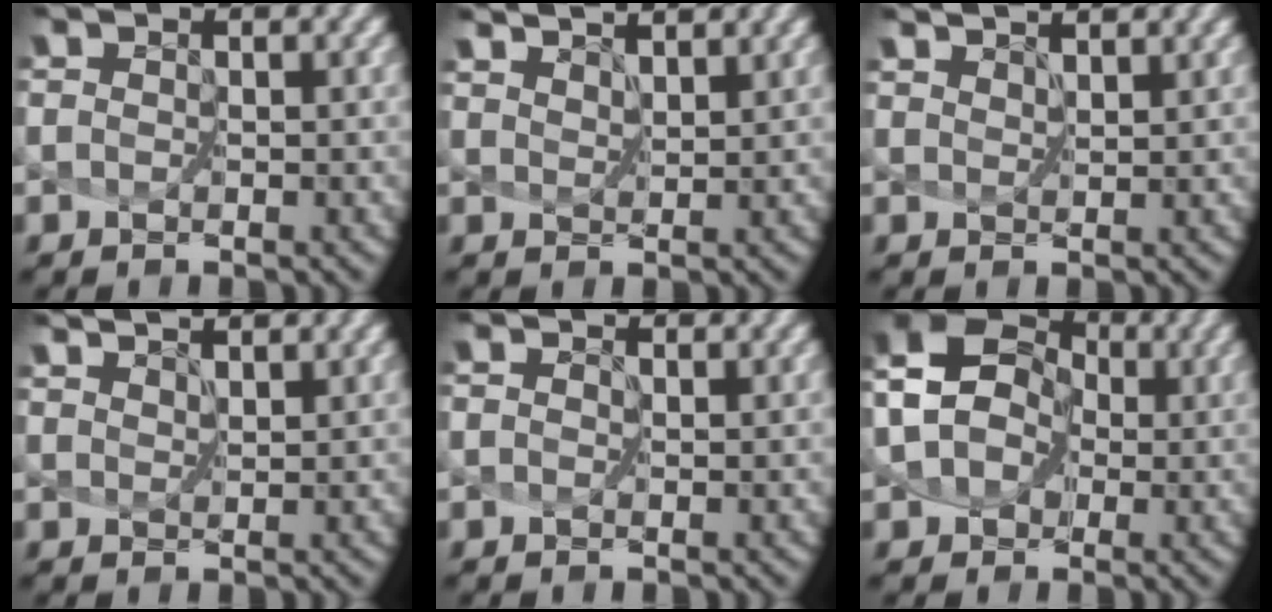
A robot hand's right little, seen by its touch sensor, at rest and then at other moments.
{"total": 4.1, "force": [4.0, 0.0, 1.0], "torque": [-0.031, 0.002, 0.067]}
{"total": 3.0, "force": [2.8, 0.2, 0.9], "torque": [-0.034, 0.006, 0.052]}
{"total": 3.3, "force": [3.2, 0.2, 1.0], "torque": [-0.035, 0.006, 0.057]}
{"total": 0.0}
{"total": 6.2, "force": [-0.3, 5.2, 3.3], "torque": [-0.070, 0.021, -0.013]}